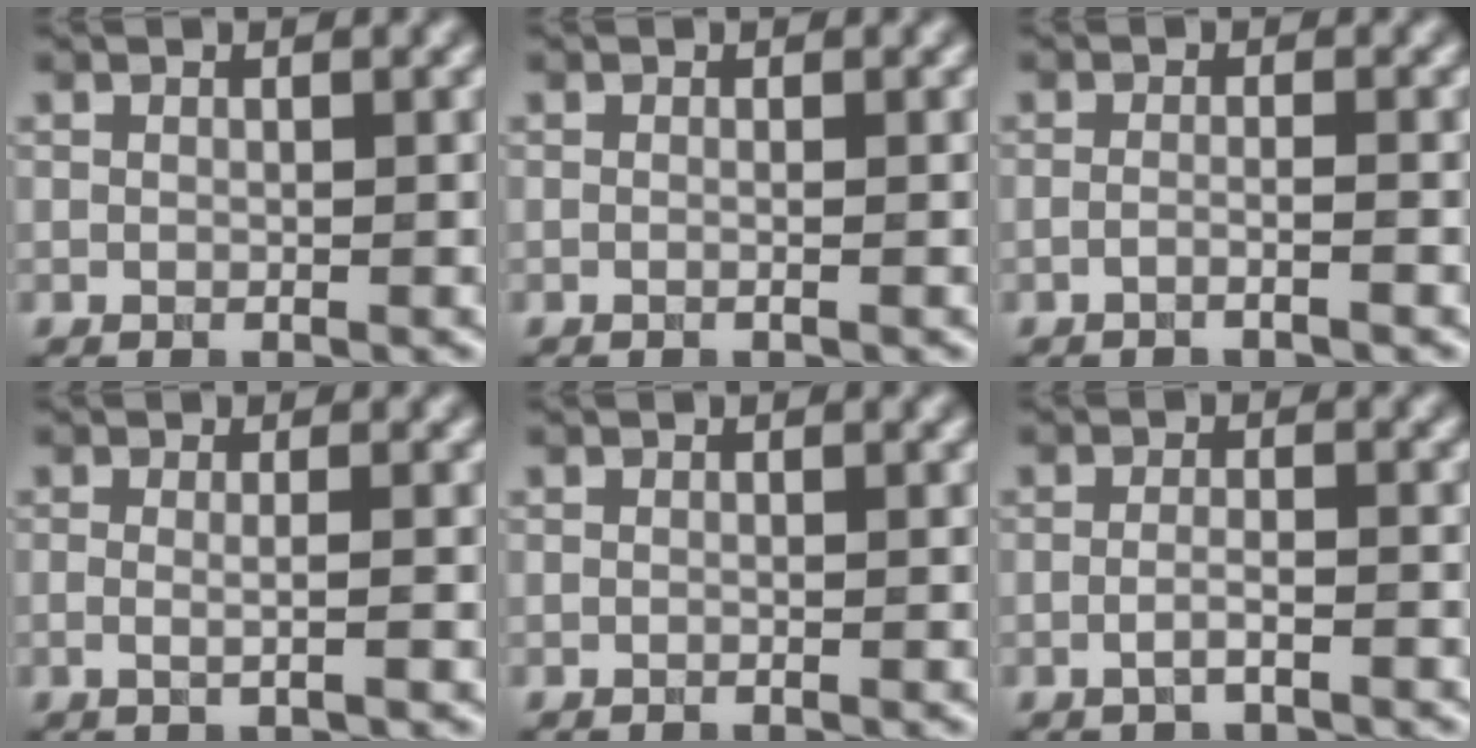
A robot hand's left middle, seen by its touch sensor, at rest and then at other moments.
{"total": 0.9, "force": [0.0, 0.5, 0.8], "torque": [-0.008, -0.013, -0.013]}
{"total": 1.5, "force": [-0.8, 0.3, 1.2], "torque": [-0.012, -0.003, -0.025]}
{"total": 2.1, "force": [0.0, 0.7, 2.0], "torque": [-0.023, -0.009, -0.016]}
{"total": 0.0}
{"total": 1.4, "force": [-0.8, 0.3, 1.2], "torque": [-0.022, -0.001, -0.018]}